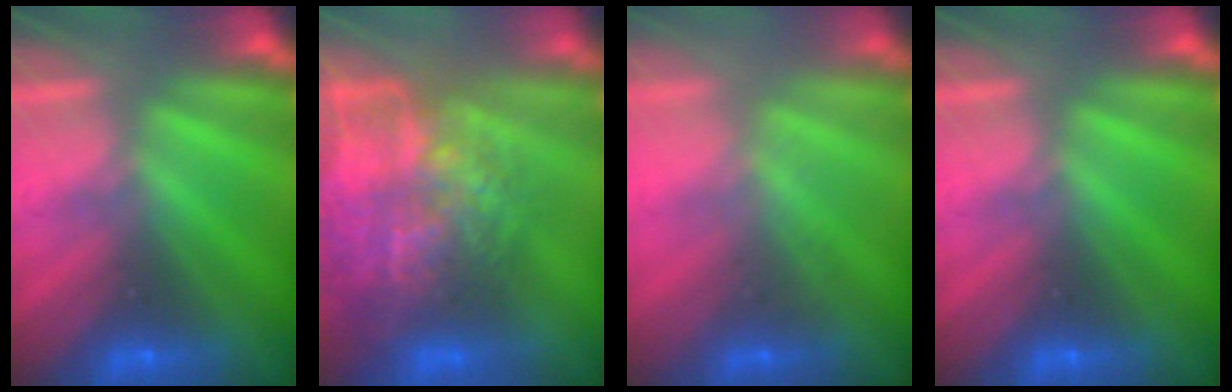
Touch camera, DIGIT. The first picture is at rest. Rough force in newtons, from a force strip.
{"total": 8.1}
{"total": 2.3}
{"total": 0.0}